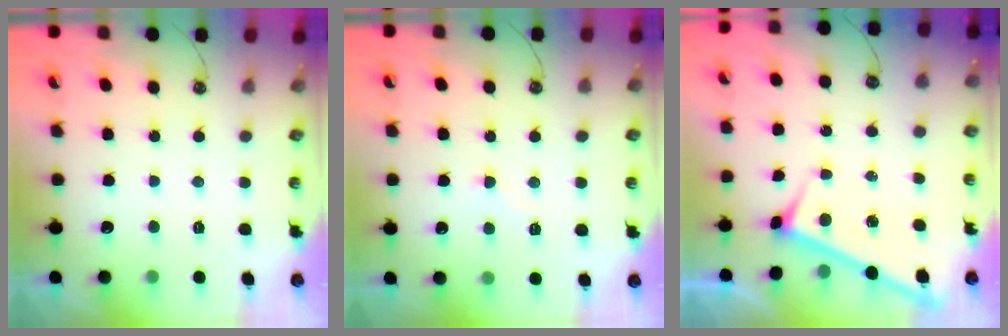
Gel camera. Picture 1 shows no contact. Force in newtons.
{"total": 2.6, "press": 2.5, "slide": 0.6}
{"total": 2.9, "press": 2.9, "slide": 0.3}